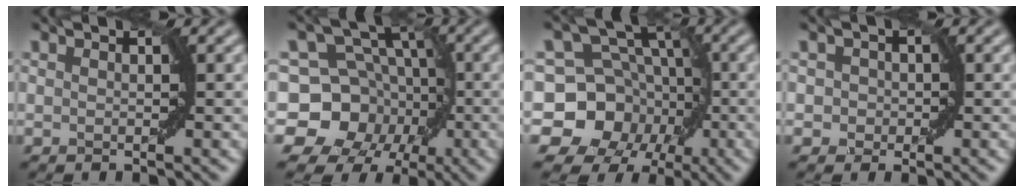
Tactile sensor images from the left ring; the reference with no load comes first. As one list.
[{"total": 13.3, "force": [-3.9, 11.8, 4.8], "torque": [-0.090, 0.015, -0.094]}, {"total": 13.5, "force": [-4.1, 12.0, 4.7], "torque": [-0.088, 0.010, -0.097]}, {"total": 1.5, "force": [0.1, 1.5, 0.4], "torque": [0.008, 0.003, -0.005]}]